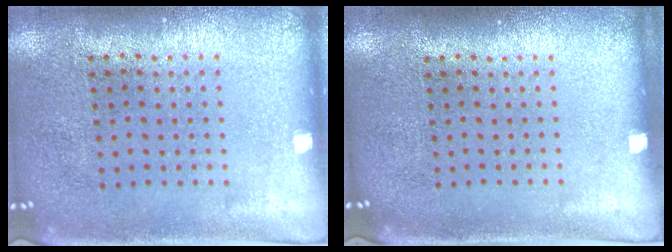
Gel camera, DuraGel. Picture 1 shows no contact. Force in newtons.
{"total": 0.0}